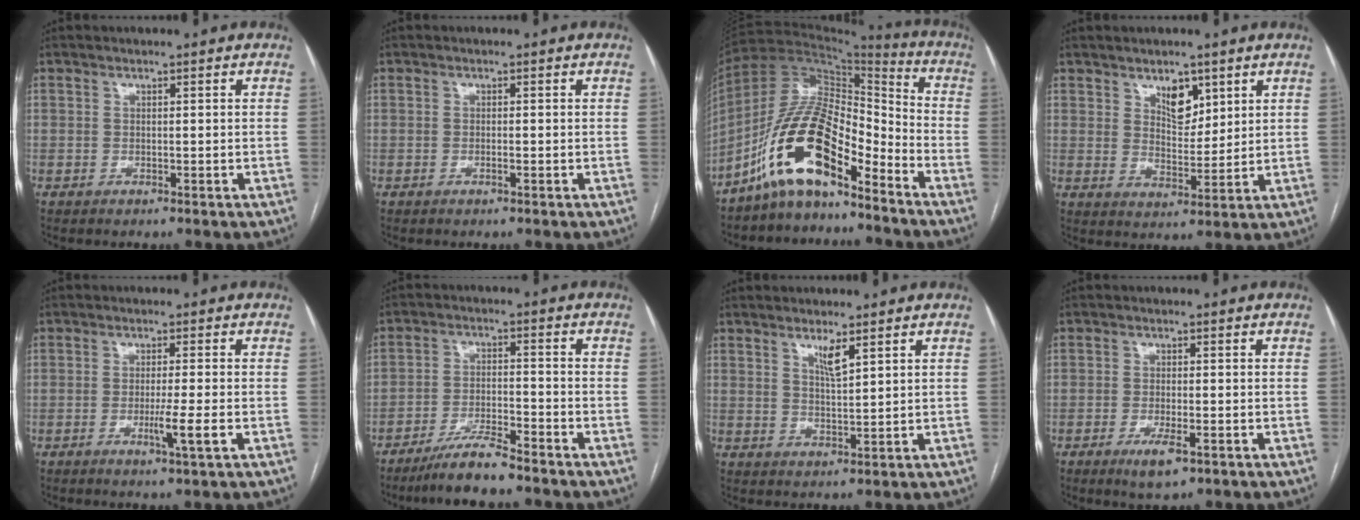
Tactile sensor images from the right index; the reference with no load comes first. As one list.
[{"total": 0.7, "force": [-0.3, 0.0, 0.6], "torque": [-0.014, 0.000, -0.004]}, {"total": 14.3, "force": [-9.3, 4.9, 9.7], "torque": [-0.190, 0.034, -0.171]}, {"total": 5.2, "force": [3.1, 2.7, 3.2], "torque": [-0.052, -0.005, 0.057]}, {"total": 4.1, "force": [-1.3, -0.6, 3.8], "torque": [-0.064, -0.009, -0.021]}, {"total": 7.0, "force": [-6.0, 0.5, 3.7], "torque": [-0.071, -0.018, -0.111]}, {"total": 3.0, "force": [1.9, 0.2, 2.3], "torque": [-0.048, -0.008, 0.038]}, {"total": 4.2, "force": [-2.2, 1.0, 3.5], "torque": [-0.065, -0.006, -0.032]}]